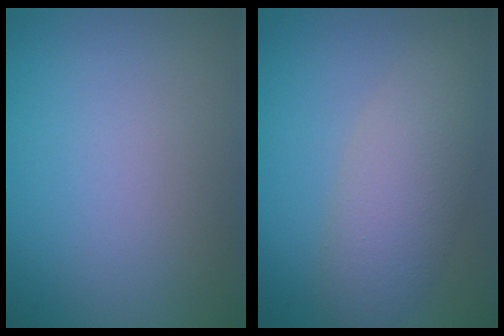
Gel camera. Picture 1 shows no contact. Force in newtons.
{"total": 4.7, "press": 4.7, "slide": 0.3}